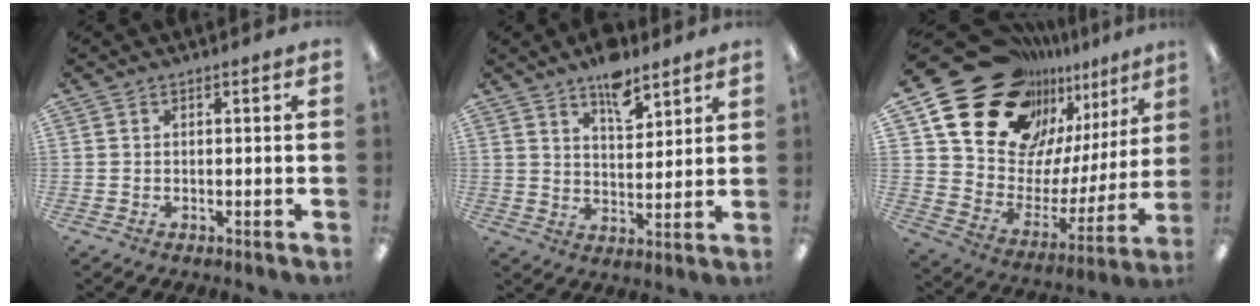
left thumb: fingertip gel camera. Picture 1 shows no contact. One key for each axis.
{"total": 8.6, "fx": 6.5, "fy": 3.8, "fz": 4.2, "tx": -0.046, "ty": -0.041, "tz": 0.108}
{"total": 25.6, "fx": 19.5, "fy": 13.7, "fz": 9.3, "tx": -0.150, "ty": -0.135, "tz": 0.370}